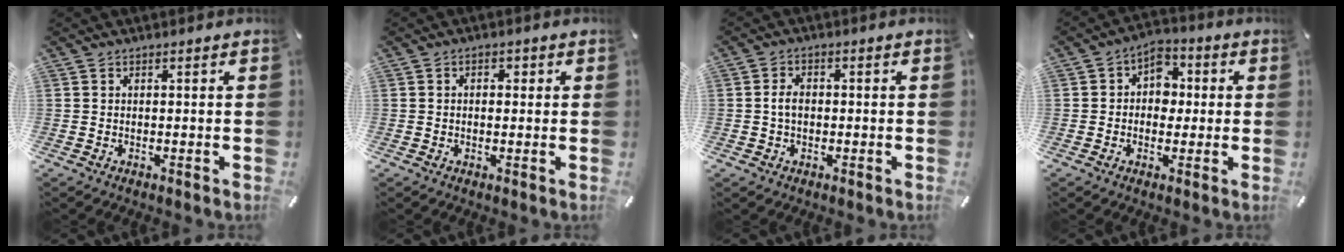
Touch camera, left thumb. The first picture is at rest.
{"total": 2.1, "force": [-0.1, 1.6, 1.4], "torque": [-0.020, 0.005, -0.006]}
{"total": 3.7, "force": [-0.4, 2.7, 2.5], "torque": [-0.055, 0.004, -0.010]}
{"total": 6.2, "force": [-0.5, 5.5, 2.8], "torque": [-0.039, 0.008, -0.014]}